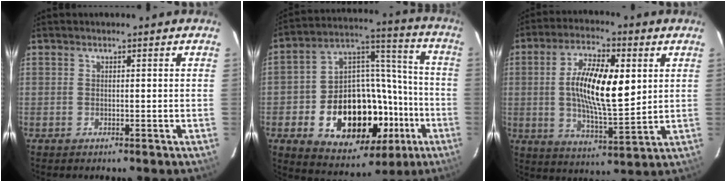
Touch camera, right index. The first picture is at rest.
{"total": 25.0, "force": [-9.3, 16.4, 16.4], "torque": [-0.299, 0.037, -0.116]}
{"total": 14.2, "force": [2.3, 5.0, 13.1], "torque": [-0.239, 0.003, 0.041]}